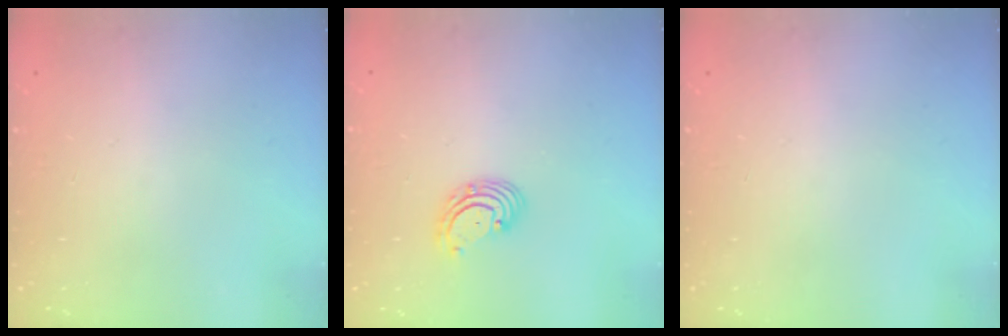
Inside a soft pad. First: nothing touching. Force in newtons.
{"total": 2.7, "press": 2.7, "slide": 0.1}
{"total": 0.0}